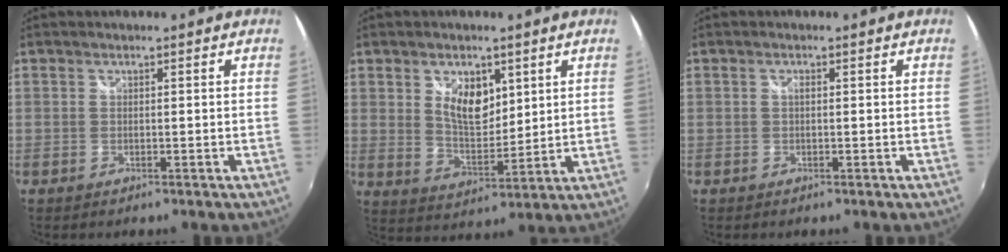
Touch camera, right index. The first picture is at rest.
{"total": 8.0, "force": [3.2, 4.5, 5.8], "torque": [-0.097, -0.001, 0.063]}
{"total": 0.6, "force": [0.0, 0.2, 0.5], "torque": [-0.010, 0.003, -0.002]}